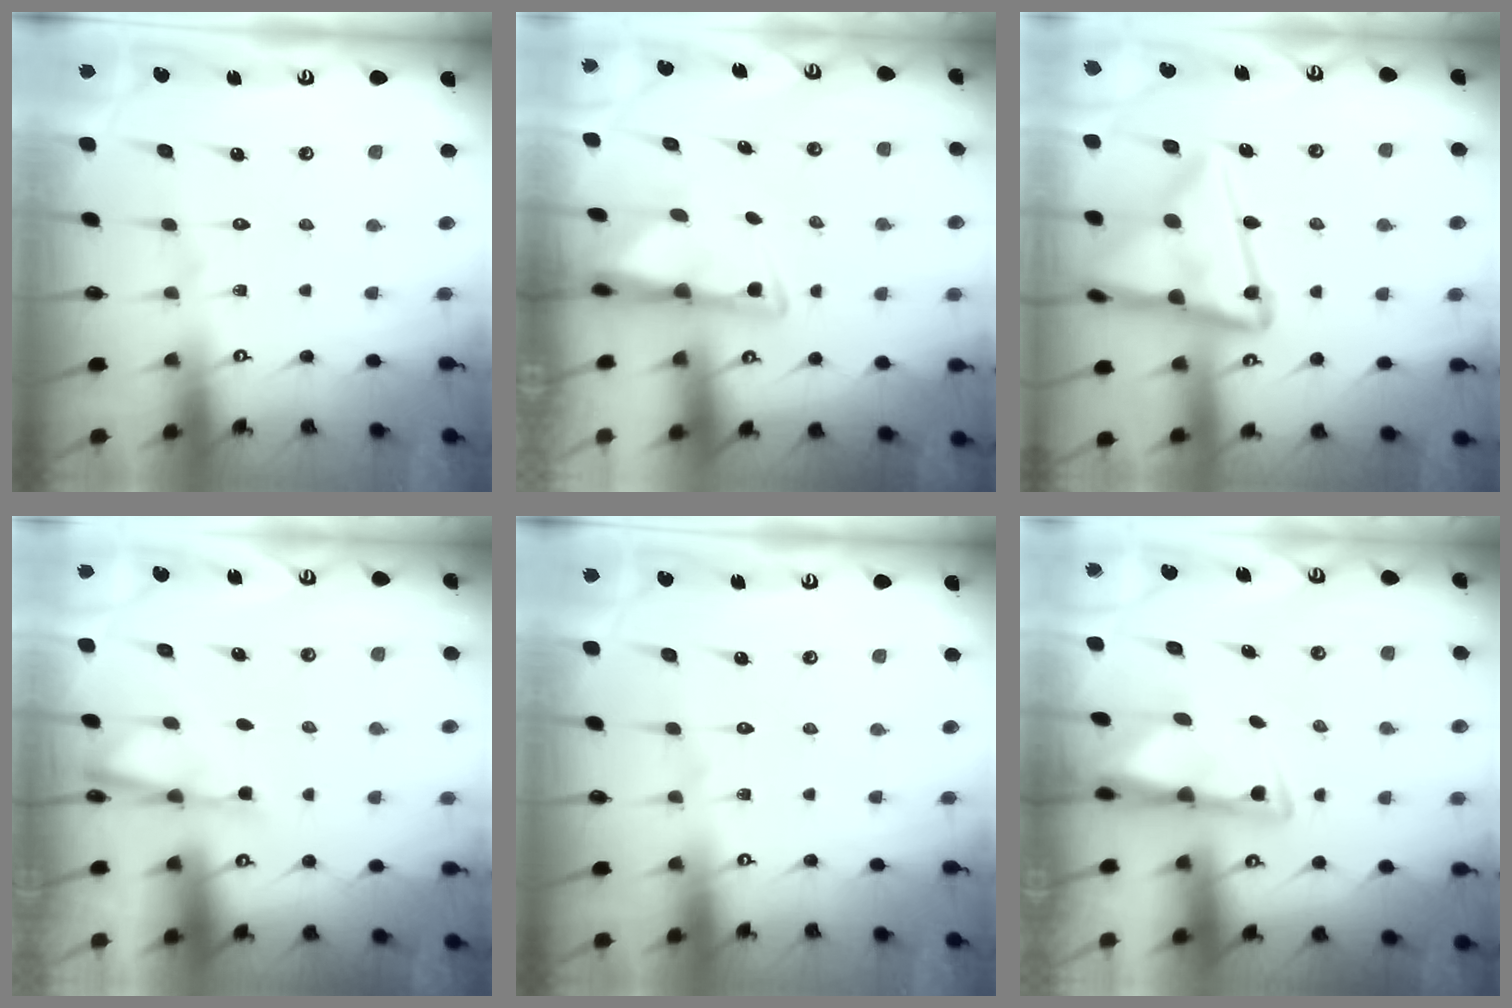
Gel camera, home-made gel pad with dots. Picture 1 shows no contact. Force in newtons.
{"total": 2.8, "press": 2.7, "slide": 0.6}
{"total": 17.8, "press": 17.8, "slide": 1.6}
{"total": 2.2, "press": 2.2, "slide": 0.5}
{"total": 0.0}
{"total": 2.9, "press": 2.9, "slide": 0.5}